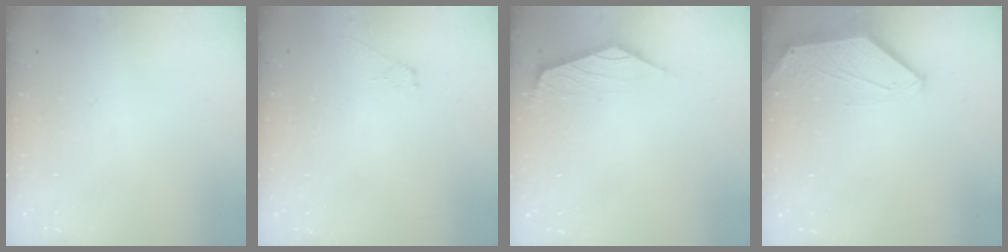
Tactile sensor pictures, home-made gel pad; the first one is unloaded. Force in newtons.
{"total": 2.2, "press": 2.2, "slide": 0.6}
{"total": 1.8, "press": 1.6, "slide": 0.7}
{"total": 0.0}